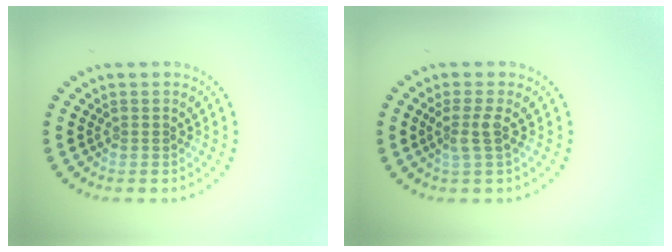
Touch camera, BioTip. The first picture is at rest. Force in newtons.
{"total": 1.9, "press": 1.5, "slide": 1.2}